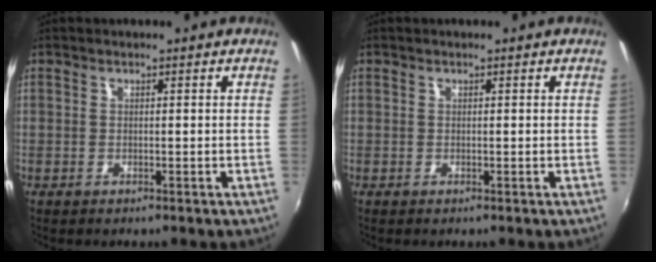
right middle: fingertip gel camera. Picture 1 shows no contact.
{"total": 0.0}